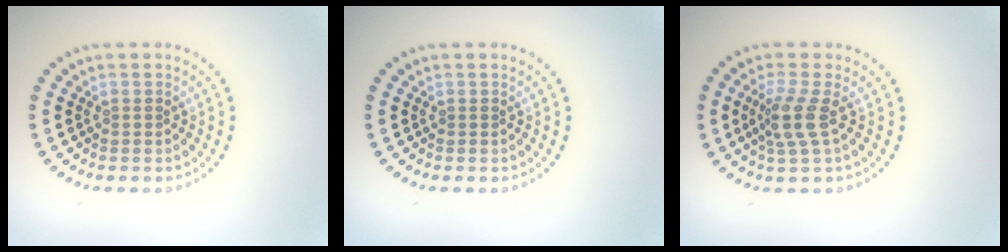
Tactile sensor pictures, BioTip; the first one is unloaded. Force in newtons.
{"total": 0.0}
{"total": 2.8, "press": 2.1, "slide": 1.8}